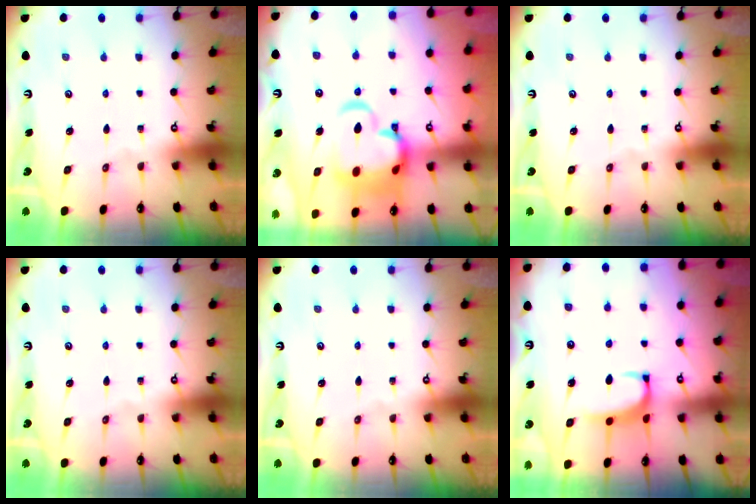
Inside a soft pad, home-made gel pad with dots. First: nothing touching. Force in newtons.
{"total": 10.8, "press": 10.6, "slide": 2.0}
{"total": 0.0}
{"total": 0.0}
{"total": 0.0}
{"total": 1.5, "press": 1.2, "slide": 1.0}